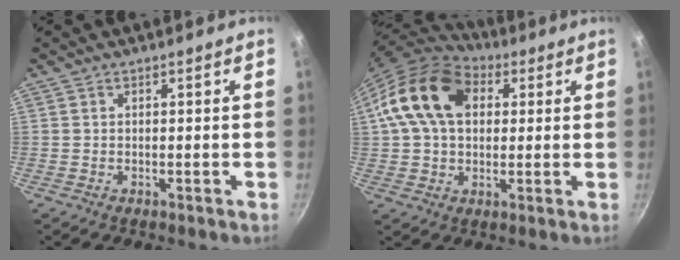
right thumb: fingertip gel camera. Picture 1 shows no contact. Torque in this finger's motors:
{"motor_torque": [0.66, 1.79, 0.64, -0.44, 0.21]}